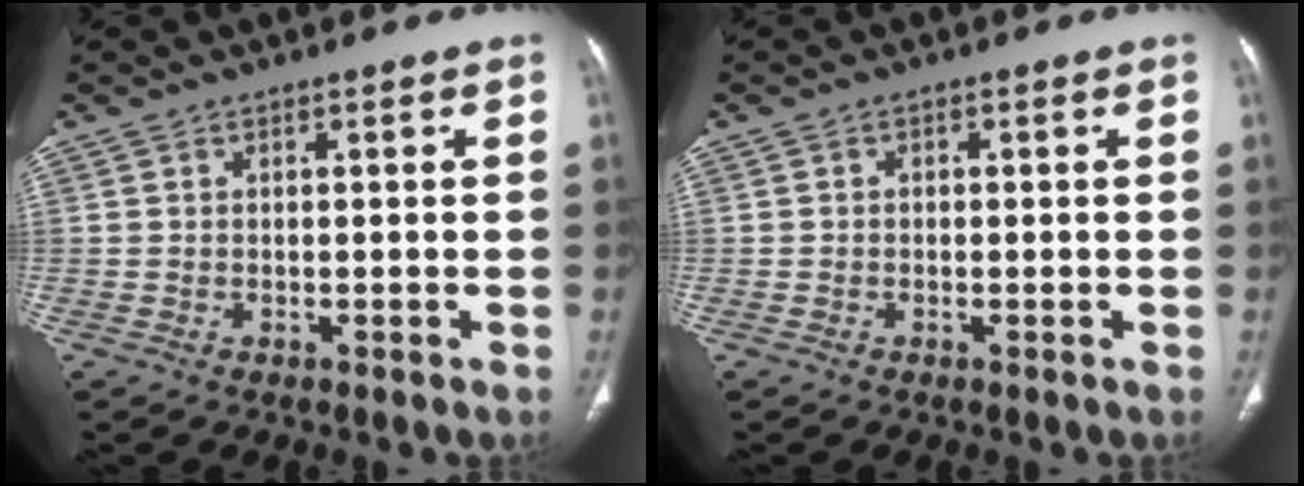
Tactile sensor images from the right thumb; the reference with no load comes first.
{"total": 0.6, "force": [-0.1, 0.5, 0.2], "torque": [0.000, 0.002, -0.005]}